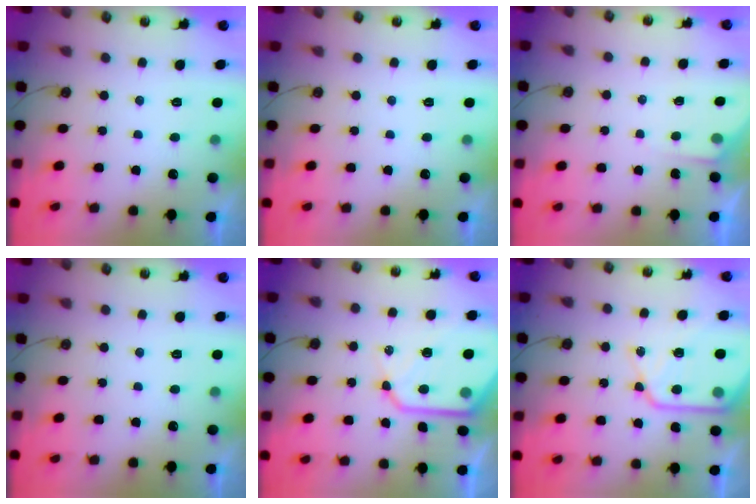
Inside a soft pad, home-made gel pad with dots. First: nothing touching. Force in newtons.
{"total": 0.0}
{"total": 3.4, "press": 3.4, "slide": 0.4}
{"total": 0.0}
{"total": 15.8, "press": 15.7, "slide": 1.8}
{"total": 14.9, "press": 14.8, "slide": 1.5}